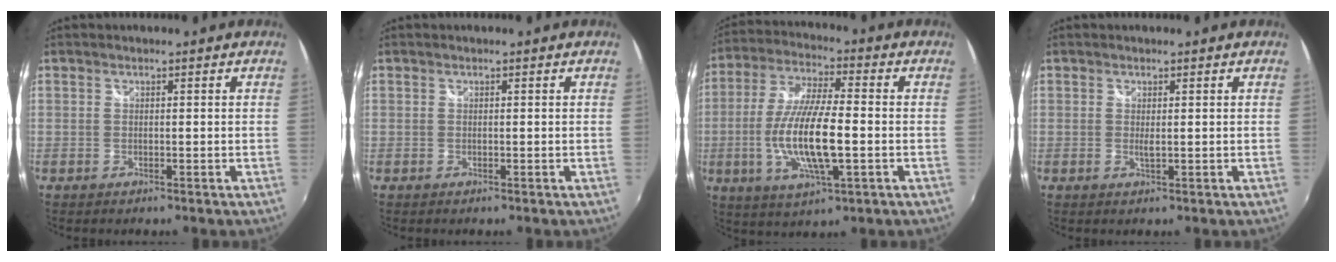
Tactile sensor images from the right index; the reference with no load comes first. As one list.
[{"total": 0.0}, {"total": 14.9, "force": [-2.9, 3.6, 14.1], "torque": [-0.285, -0.009, -0.053]}, {"total": 1.0, "force": [0.1, 0.1, 1.0], "torque": [-0.016, -0.001, 0.001]}]